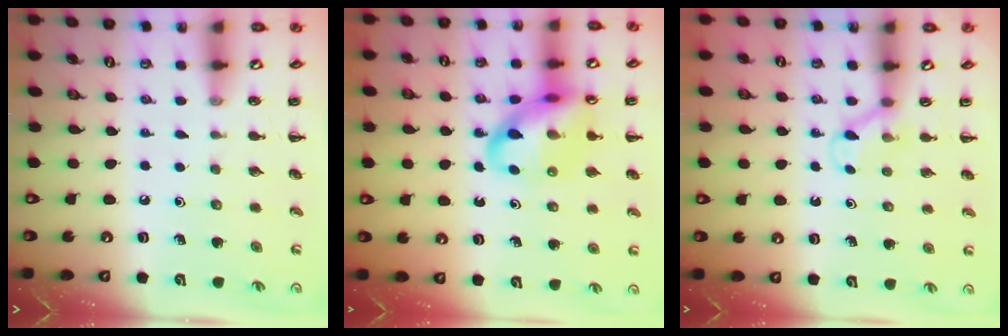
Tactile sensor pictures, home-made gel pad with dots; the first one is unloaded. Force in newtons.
{"total": 15.8, "press": 15.7, "slide": 2.0}
{"total": 5.0, "press": 4.8, "slide": 1.3}